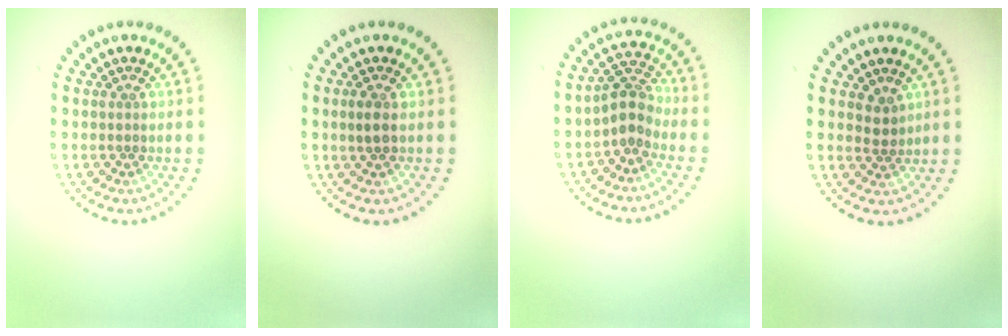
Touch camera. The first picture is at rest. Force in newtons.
{"total": 1.4, "press": 1.3, "slide": 0.4}
{"total": 2.8, "press": 2.5, "slide": 1.3}
{"total": 1.4, "press": 1.1, "slide": 0.8}